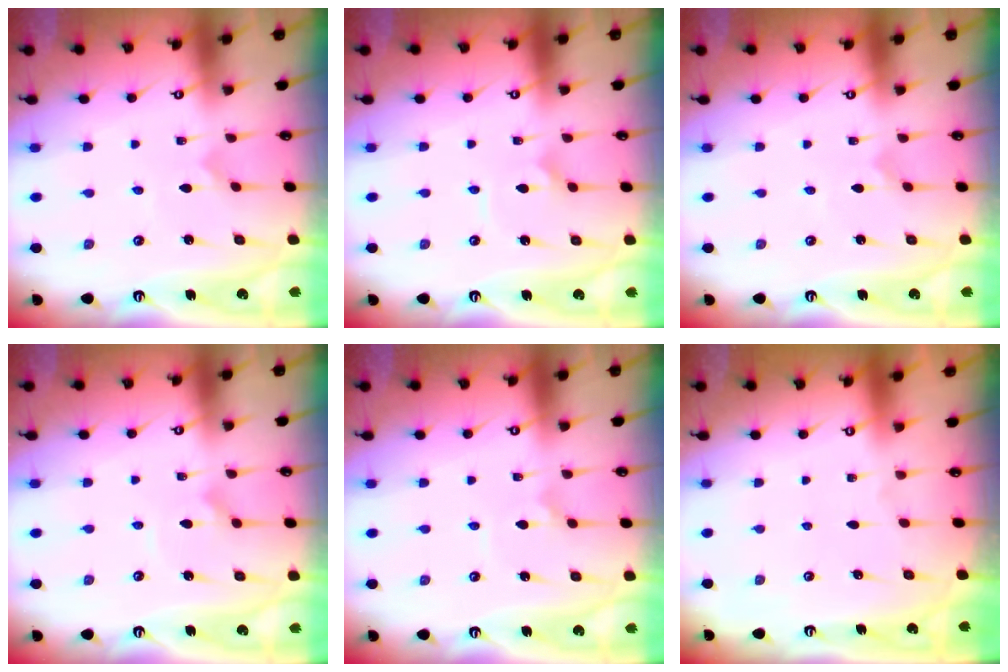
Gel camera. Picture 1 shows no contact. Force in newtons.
{"total": 2.9, "press": 2.9, "slide": 0.1}
{"total": 0.0}
{"total": 2.4, "press": 2.4, "slide": 0.2}
{"total": 1.4, "press": 1.4, "slide": 0.4}
{"total": 0.0}